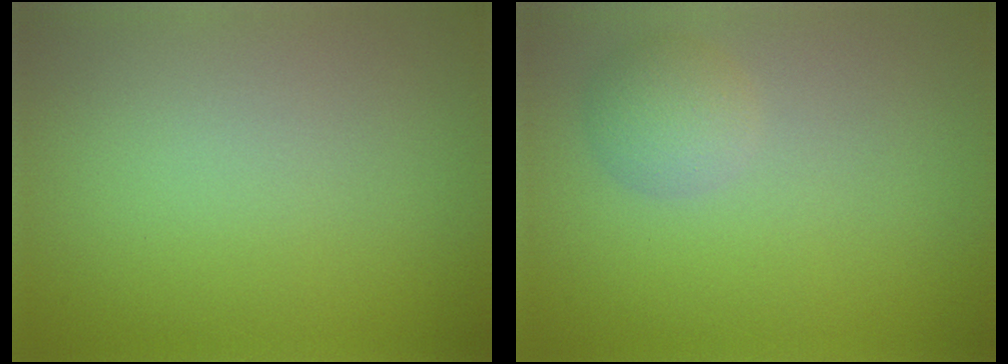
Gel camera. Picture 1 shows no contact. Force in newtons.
{"total": 2.3, "press": 2.3, "slide": 0.2}